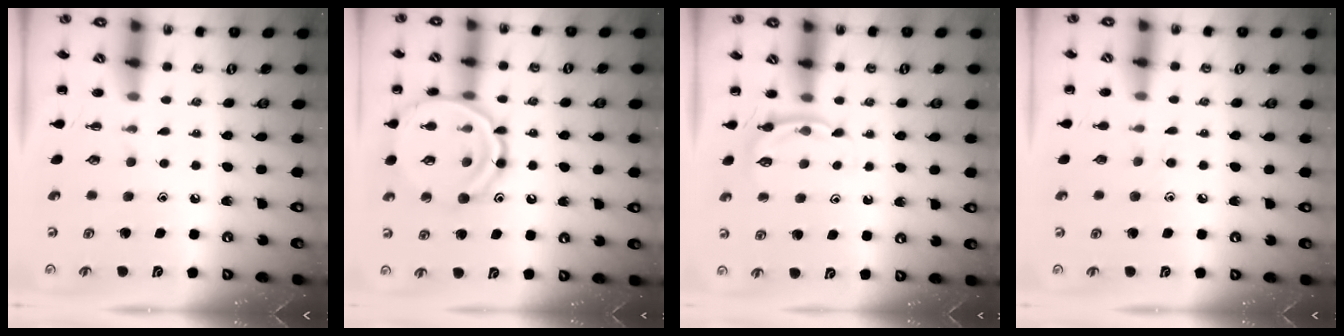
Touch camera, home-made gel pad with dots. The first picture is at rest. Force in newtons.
{"total": 16.9, "press": 16.8, "slide": 1.9}
{"total": 4.7, "press": 4.5, "slide": 1.5}
{"total": 4.5, "press": 4.3, "slide": 1.5}